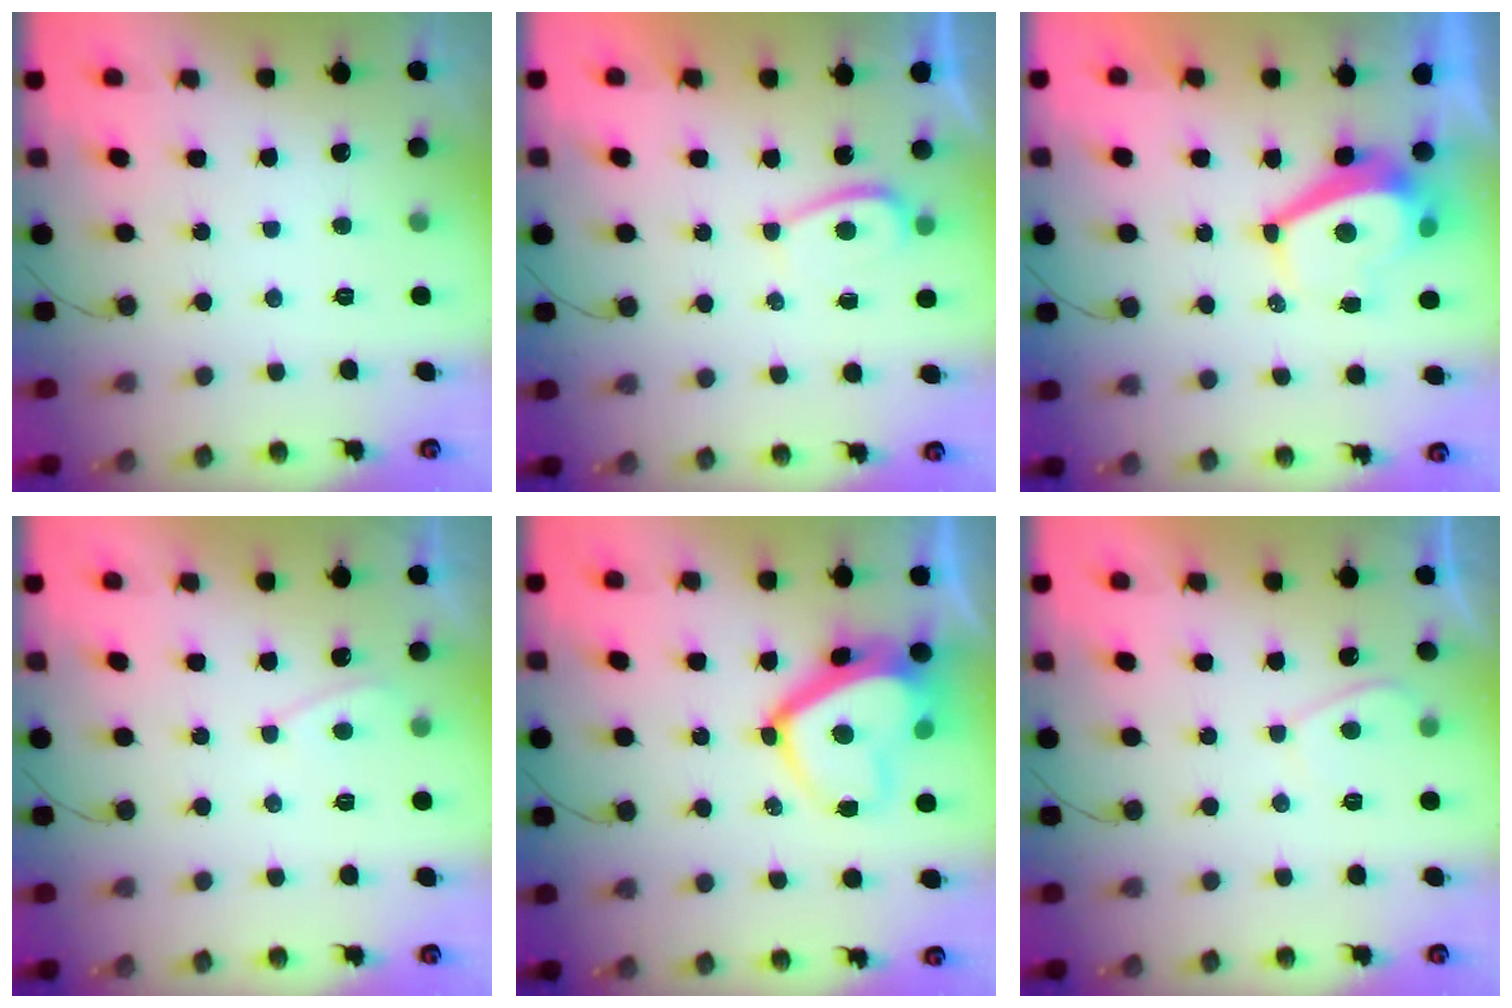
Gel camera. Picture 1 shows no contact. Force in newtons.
{"total": 2.2, "press": 2.2, "slide": 0.5}
{"total": 5.3, "press": 5.2, "slide": 0.7}
{"total": 2.9, "press": 2.9, "slide": 0.3}
{"total": 13.6, "press": 13.5, "slide": 1.6}
{"total": 1.8, "press": 1.7, "slide": 0.6}